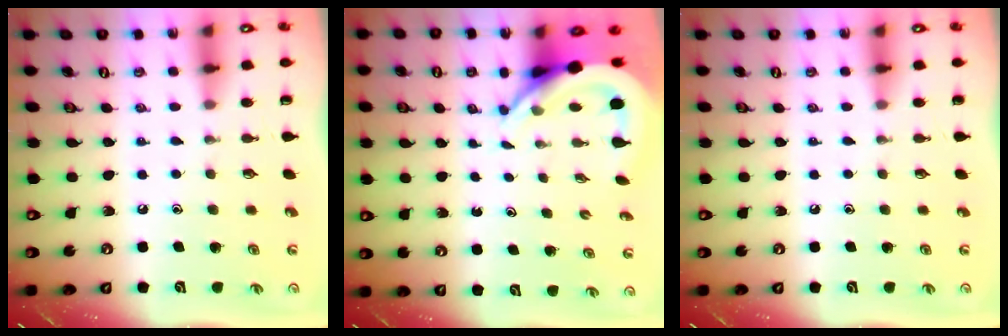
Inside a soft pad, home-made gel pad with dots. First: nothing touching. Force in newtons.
{"total": 6.3, "press": 6.3, "slide": 0.9}
{"total": 0.0}